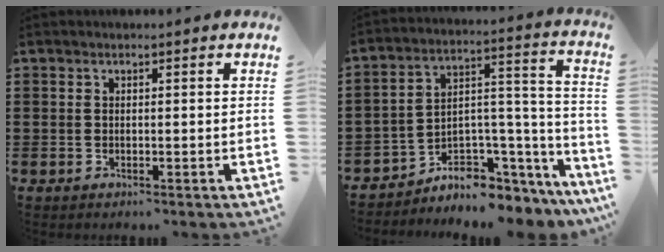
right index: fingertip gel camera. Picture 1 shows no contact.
{"total": 5.0, "force": [-3.9, 2.9, 1.0], "torque": [-0.026, -0.009, -0.071]}